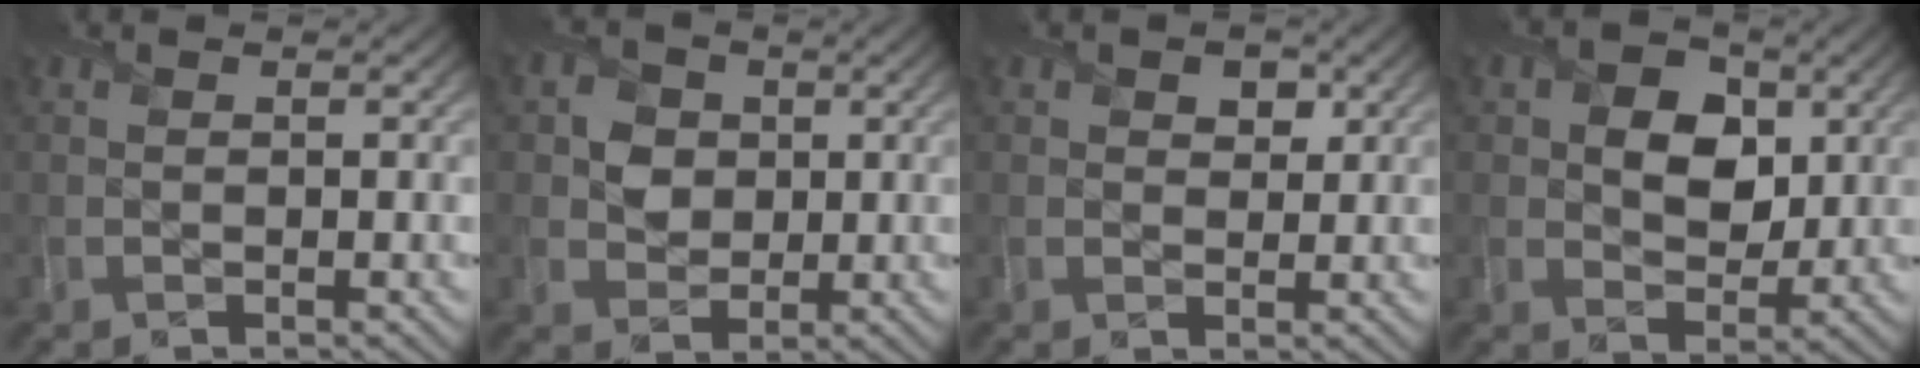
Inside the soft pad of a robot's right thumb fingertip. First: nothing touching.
{"total": 4.2, "force": [0.6, 3.8, 1.7], "torque": [-0.039, -0.001, 0.000]}
{"total": 2.1, "force": [1.1, 1.5, 0.9], "torque": [-0.011, -0.006, 0.019]}
{"total": 6.7, "force": [1.8, 4.9, 4.2], "torque": [-0.083, 0.000, 0.026]}